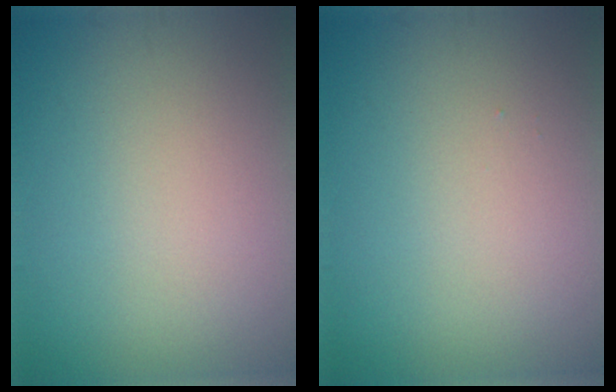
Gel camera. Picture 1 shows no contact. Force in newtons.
{"total": 0.0}